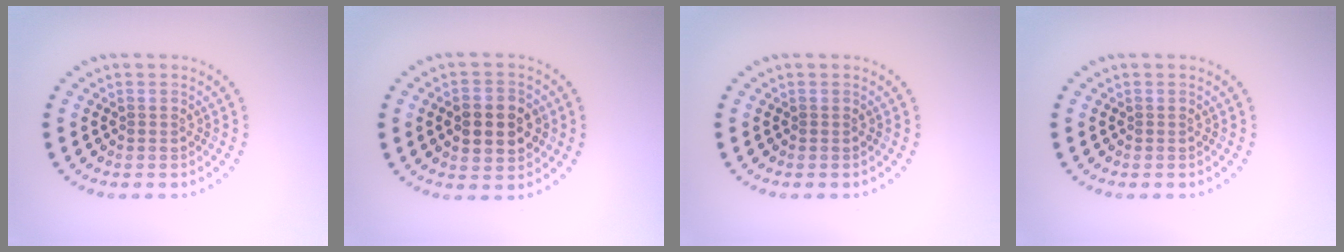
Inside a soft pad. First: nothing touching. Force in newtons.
{"total": 4.9, "press": 4.8, "slide": 0.3}
{"total": 0.0}
{"total": 0.0}